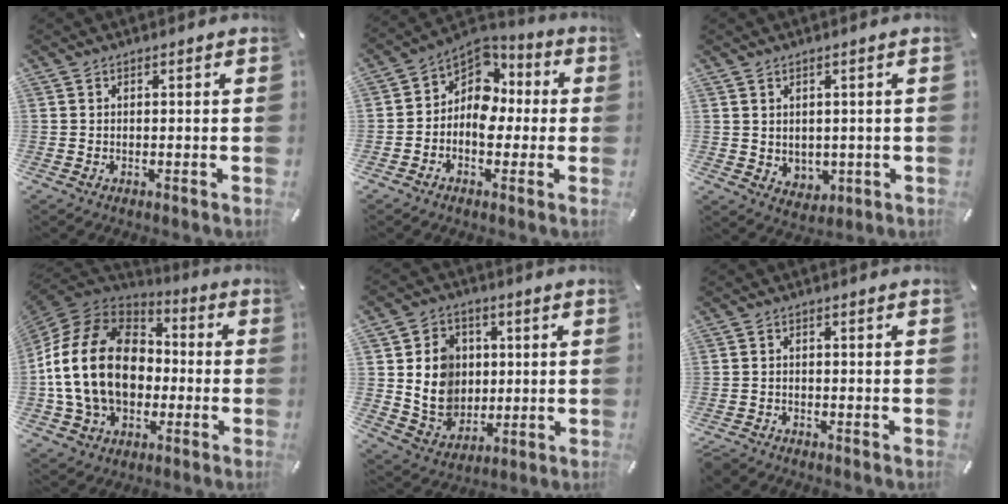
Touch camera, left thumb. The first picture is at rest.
{"total": 9.6, "force": [-0.7, 8.6, 4.2], "torque": [-0.080, -0.005, -0.014]}
{"total": 3.8, "force": [2.2, 3.1, 0.2], "torque": [0.003, -0.015, 0.040]}
{"total": 21.0, "force": [-1.9, 16.0, 13.5], "torque": [-0.306, 0.024, -0.036]}
{"total": 11.2, "force": [1.5, 10.3, 4.1], "torque": [-0.091, -0.005, 0.036]}
{"total": 1.9, "force": [-1.7, 0.8, 0.4], "torque": [-0.015, 0.006, -0.037]}